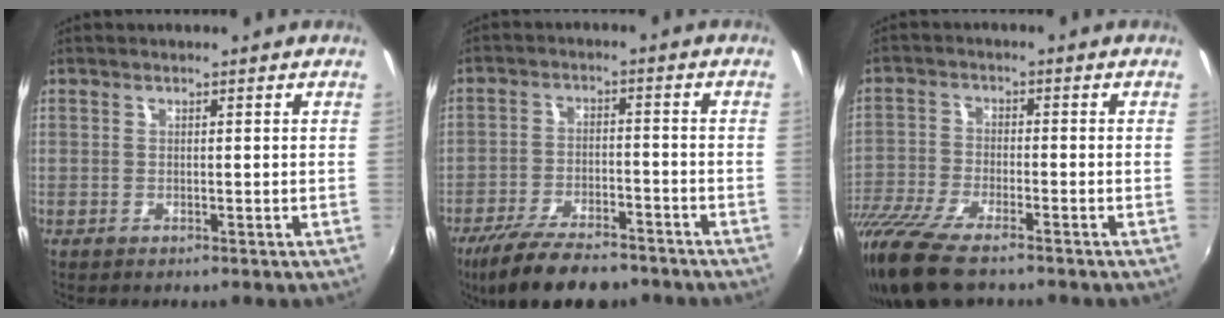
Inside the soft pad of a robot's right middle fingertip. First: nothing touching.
{"total": 14.3, "force": [-11.3, 4.7, 7.4], "torque": [-0.158, -0.025, -0.187]}
{"total": 14.4, "force": [-11.0, 3.8, 8.4], "torque": [-0.199, -0.048, -0.213]}